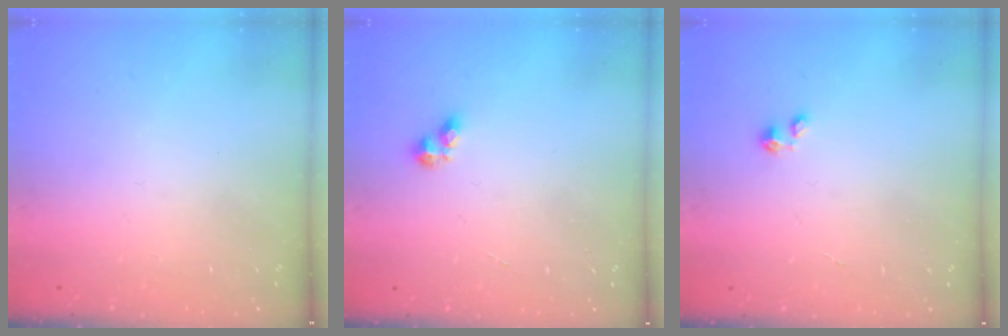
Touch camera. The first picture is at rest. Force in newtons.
{"total": 3.0, "press": 2.9, "slide": 0.5}
{"total": 0.0}